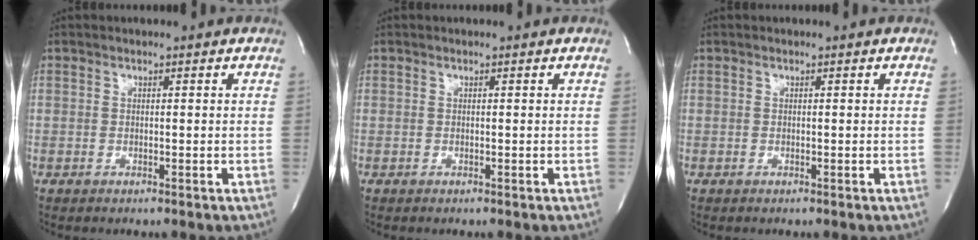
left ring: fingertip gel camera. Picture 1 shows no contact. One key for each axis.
{"total": 0.0}
{"total": 0.0}